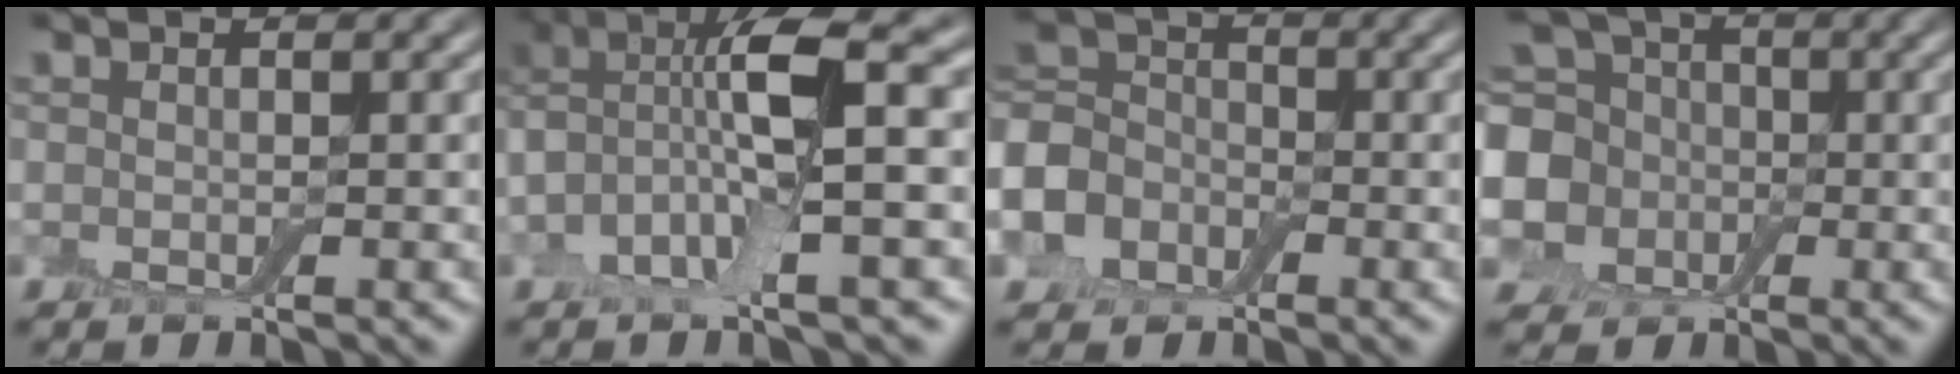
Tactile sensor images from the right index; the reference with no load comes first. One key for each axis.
{"total": 9.5, "fx": -0.7, "fy": 3.2, "fz": 8.9, "tx": -0.177, "ty": 0.017, "tz": -0.030}
{"total": 7.0, "fx": -2.7, "fy": 5.6, "fz": 3.3, "tx": -0.077, "ty": -0.004, "tz": -0.074}
{"total": 8.5, "fx": -0.3, "fy": 7.2, "fz": 4.4, "tx": -0.100, "ty": -0.008, "tz": -0.019}